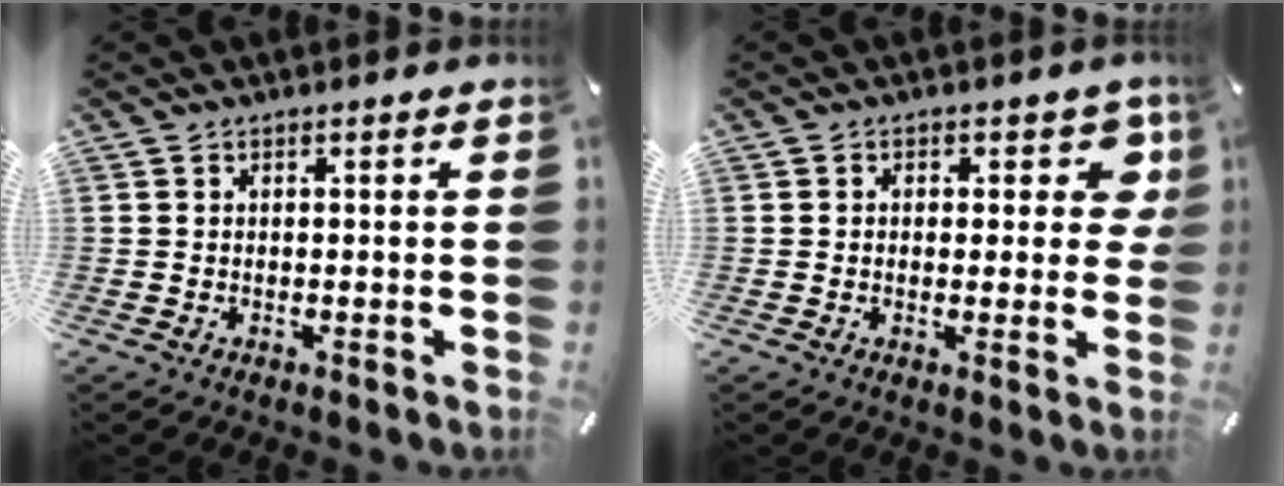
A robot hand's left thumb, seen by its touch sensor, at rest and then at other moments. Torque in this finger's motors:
{"motor_torque": [0.01, -0.29, 0.11, 0.06, -0.01]}